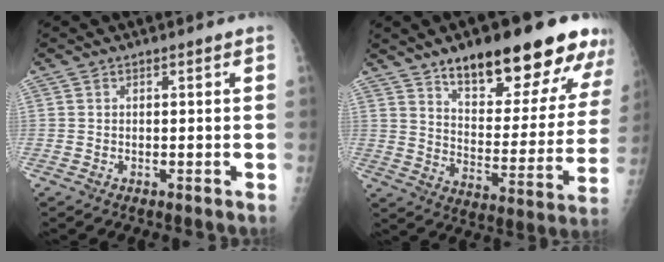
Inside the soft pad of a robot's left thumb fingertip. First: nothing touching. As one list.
[{"total": 24.5, "force": [16.4, 8.7, 16.0], "torque": [-0.174, -0.075, 0.242]}]